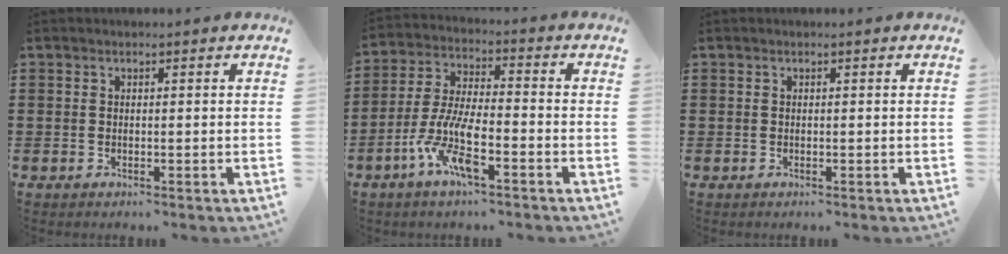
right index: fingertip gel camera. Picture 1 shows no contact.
{"total": 9.3, "force": [-4.8, 2.4, 7.5], "torque": [-0.174, -0.007, -0.095]}
{"total": 0.0}